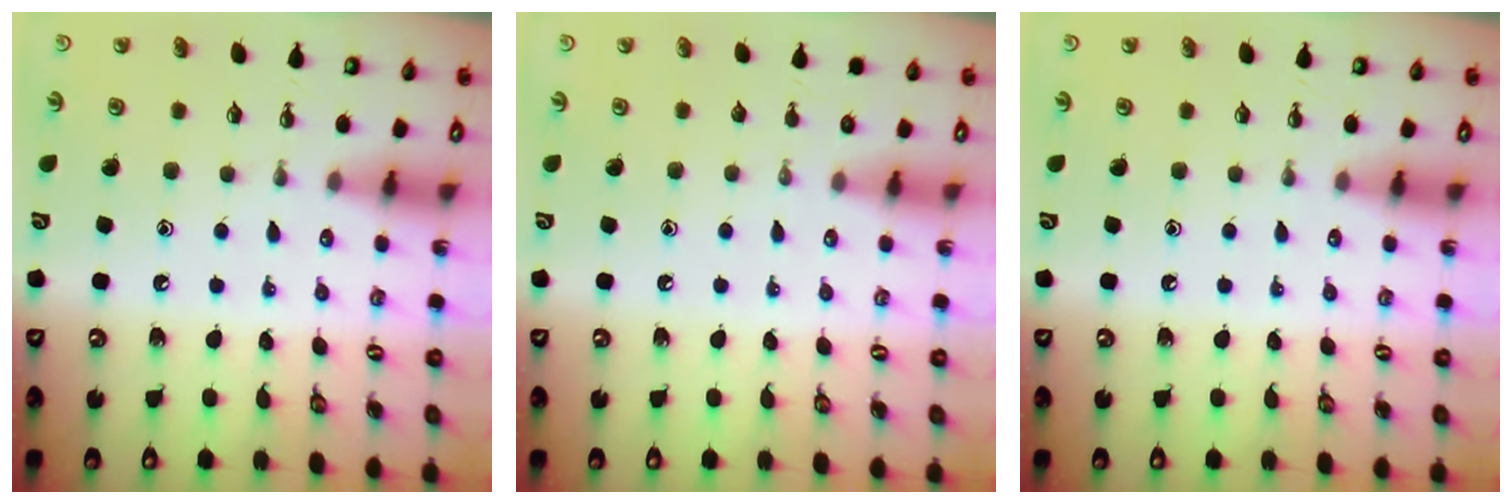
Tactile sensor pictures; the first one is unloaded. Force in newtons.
{"total": 0.0}
{"total": 0.0}